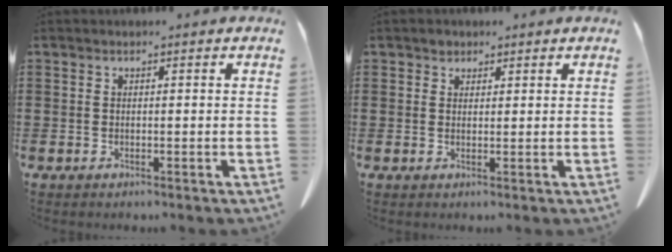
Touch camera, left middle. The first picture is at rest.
{"total": 1.2, "force": [0.9, 0.8, 0.1], "torque": [-0.006, 0.004, 0.018]}